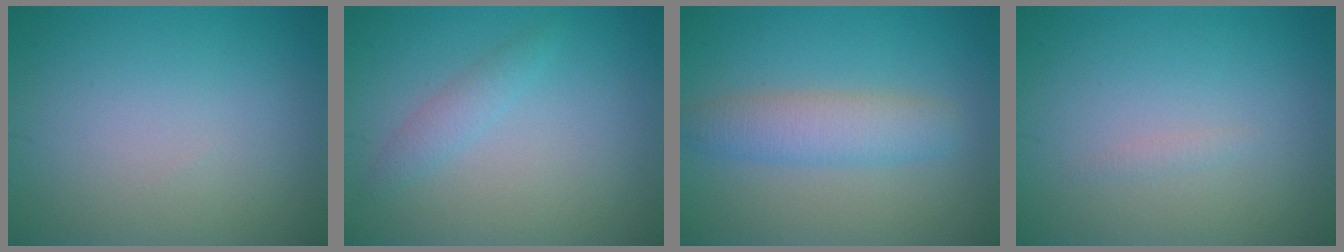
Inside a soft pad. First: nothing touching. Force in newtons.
{"total": 1.5, "press": 1.5, "slide": 0.1}
{"total": 3.7, "press": 3.7, "slide": 0.1}
{"total": 0.5, "press": 0.5, "slide": 0.1}